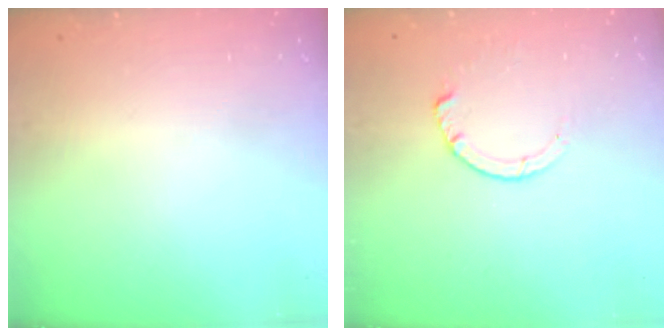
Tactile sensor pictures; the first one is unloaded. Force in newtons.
{"total": 3.3, "press": 3.3, "slide": 0.4}